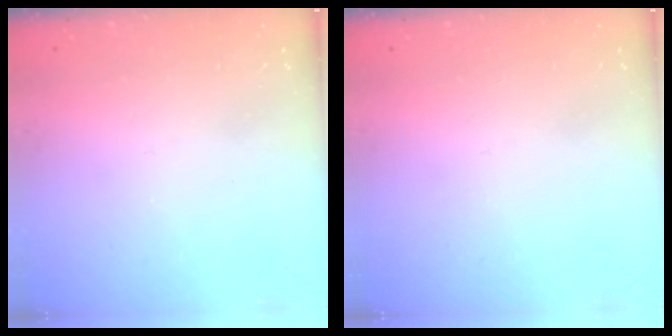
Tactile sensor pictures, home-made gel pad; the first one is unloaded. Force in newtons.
{"total": 0.0}